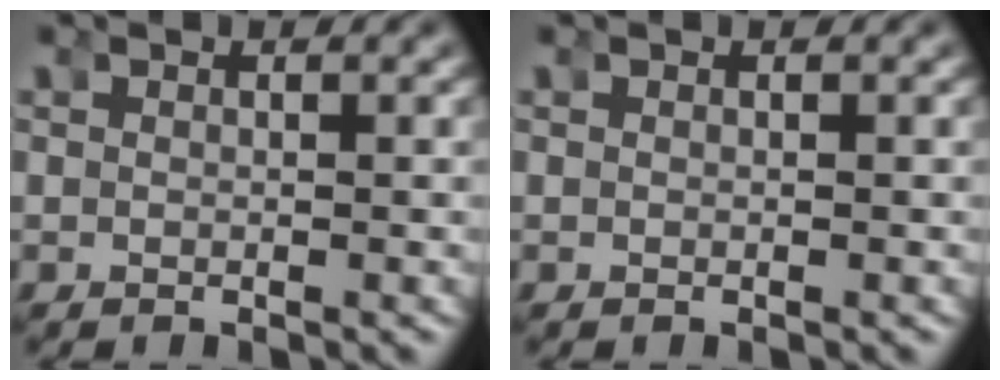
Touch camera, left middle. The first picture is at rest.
{"total": 0.0}